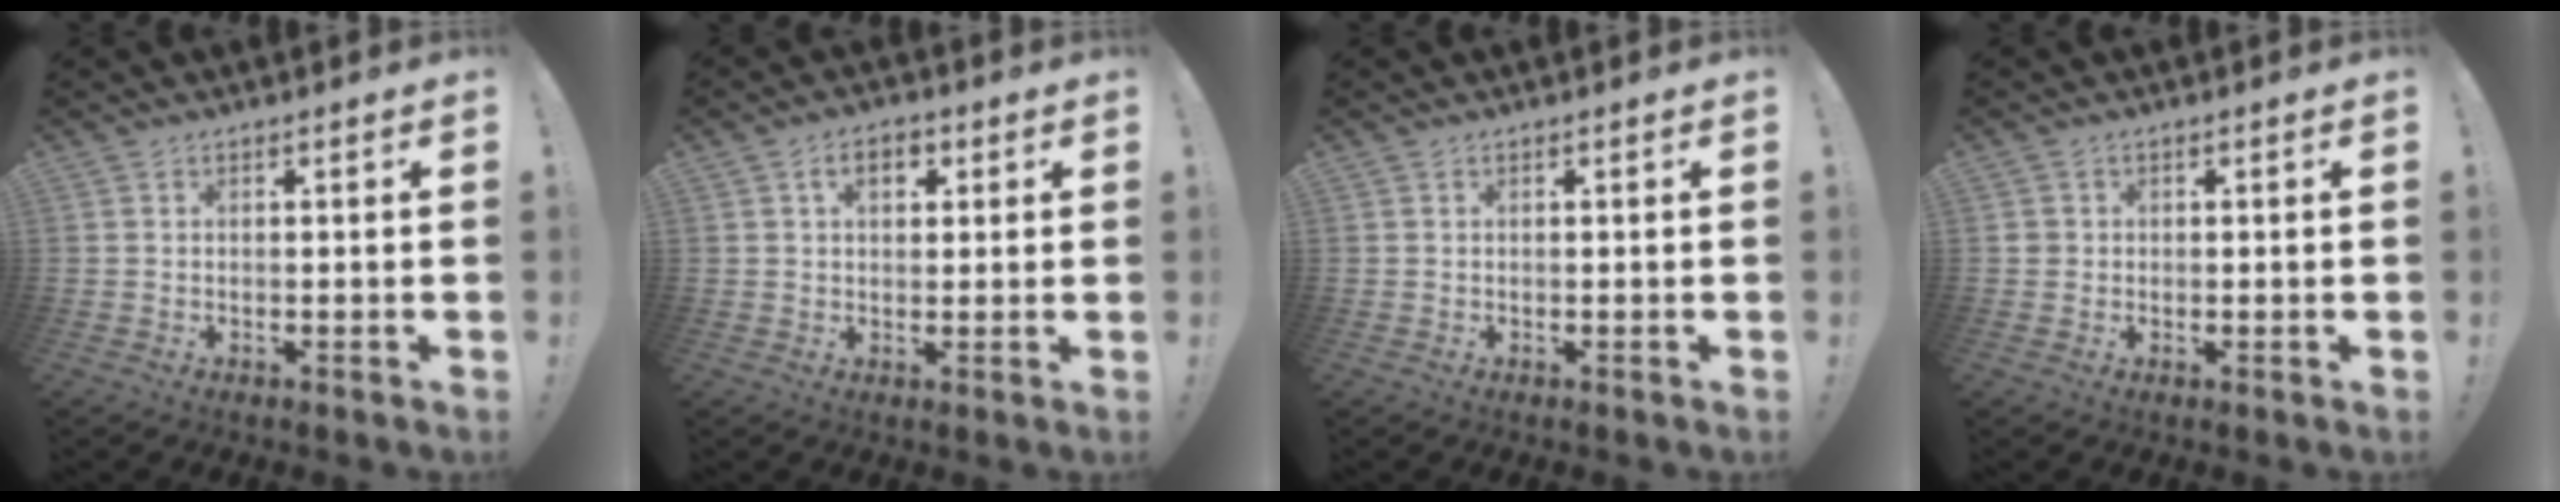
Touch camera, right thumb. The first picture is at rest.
{"total": 5.2, "force": [1.8, 3.3, 3.6], "torque": [-0.053, 0.005, 0.029]}
{"total": 0.0}
{"total": 1.5, "force": [-0.1, 1.5, 0.0], "torque": [0.003, 0.004, -0.001]}